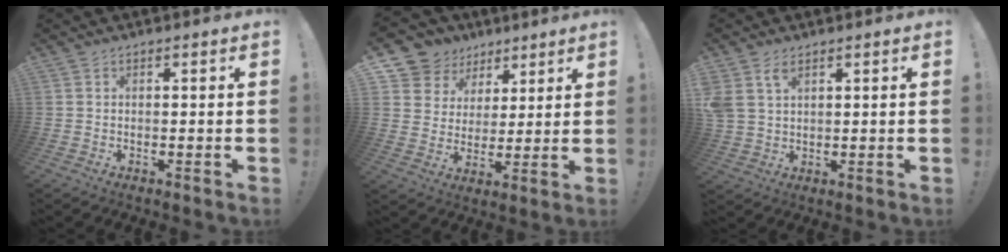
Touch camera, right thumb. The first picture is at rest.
{"total": 9.9, "force": [5.6, 8.0, 1.5], "torque": [-0.035, -0.042, 0.118]}
{"total": 4.8, "force": [2.6, 3.0, 2.6], "torque": [-0.045, -0.009, 0.051]}